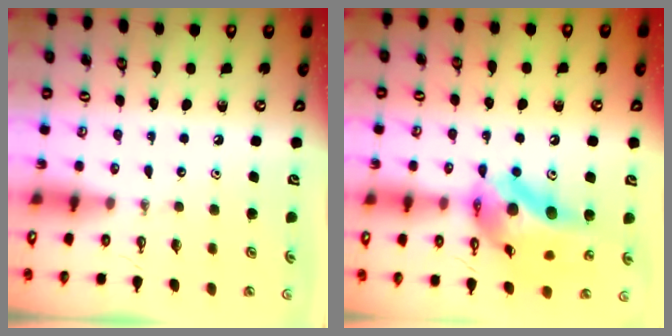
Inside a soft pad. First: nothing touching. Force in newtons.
{"total": 18.0, "press": 17.9, "slide": 2.0}